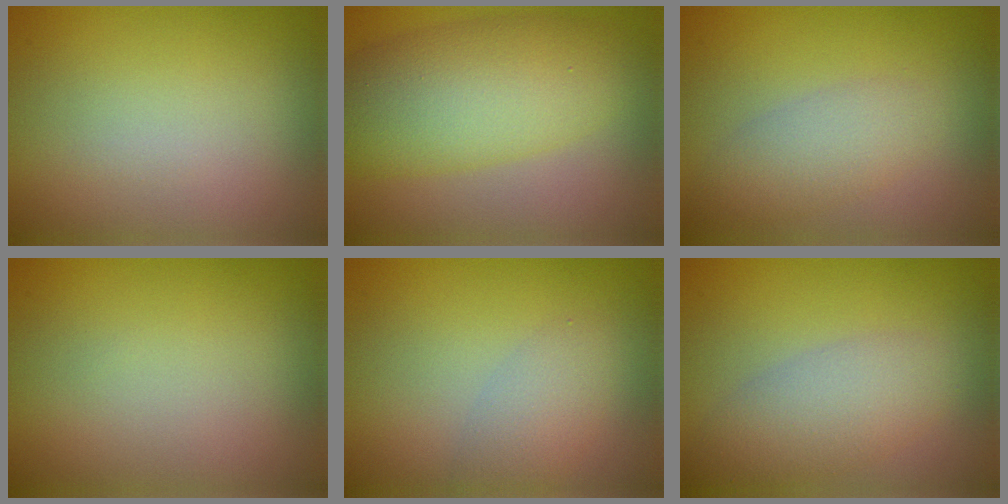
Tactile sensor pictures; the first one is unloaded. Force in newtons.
{"total": 7.8, "press": 7.8, "slide": 0.1}
{"total": 2.8, "press": 2.8, "slide": 0.0}
{"total": 0.0}
{"total": 2.4, "press": 2.4, "slide": 0.1}
{"total": 4.0, "press": 3.9, "slide": 0.2}